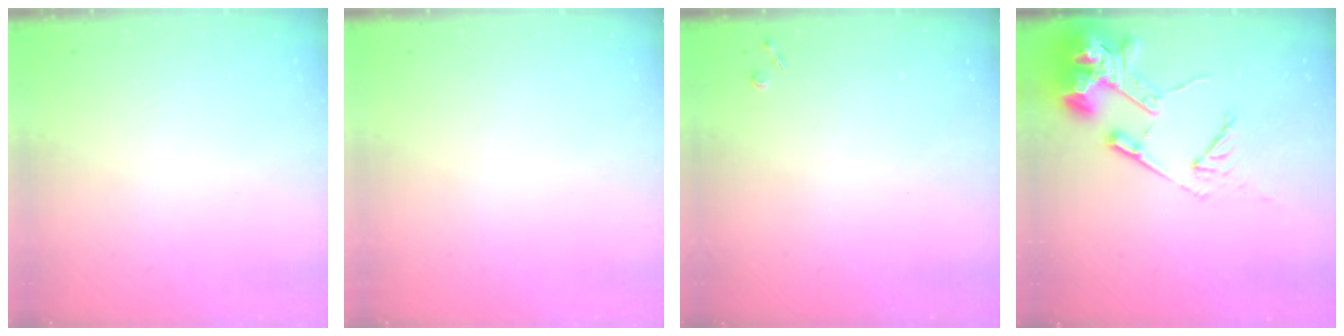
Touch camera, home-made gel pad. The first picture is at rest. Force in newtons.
{"total": 0.0}
{"total": 2.8, "press": 2.8, "slide": 0.5}
{"total": 14.8, "press": 14.7, "slide": 1.8}